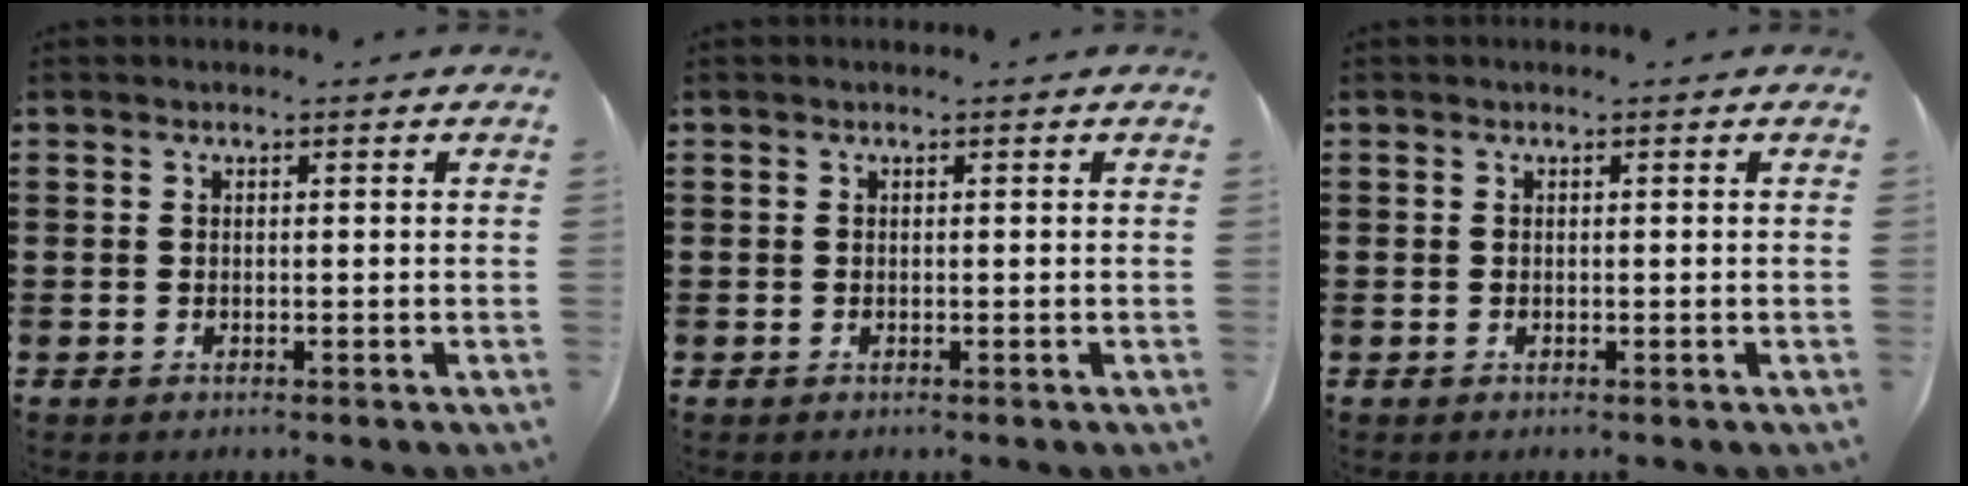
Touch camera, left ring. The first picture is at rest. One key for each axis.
{"total": 0.0}
{"total": 0.0}